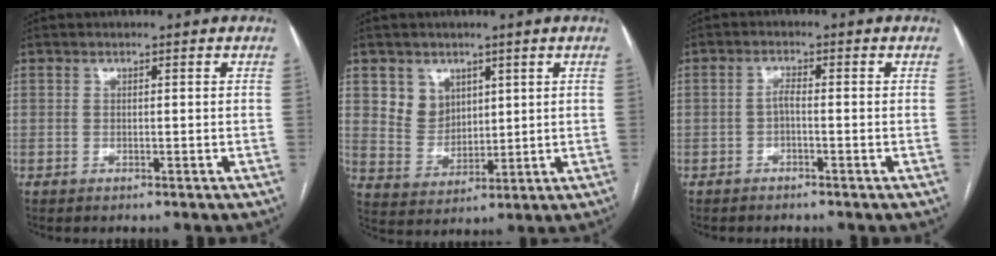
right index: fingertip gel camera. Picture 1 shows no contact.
{"total": 5.9, "force": [3.1, 4.8, 1.4], "torque": [-0.033, 0.005, 0.069]}
{"total": 1.6, "force": [-0.7, 0.3, 1.4], "torque": [-0.026, 0.004, -0.016]}